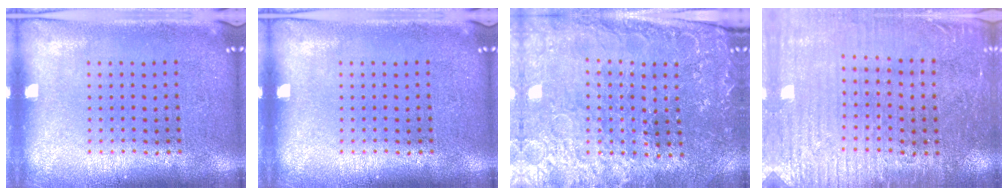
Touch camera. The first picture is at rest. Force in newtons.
{"total": 0.0}
{"total": 3.2, "press": 3.1, "slide": 0.5}
{"total": 3.1, "press": 3.0, "slide": 1.0}